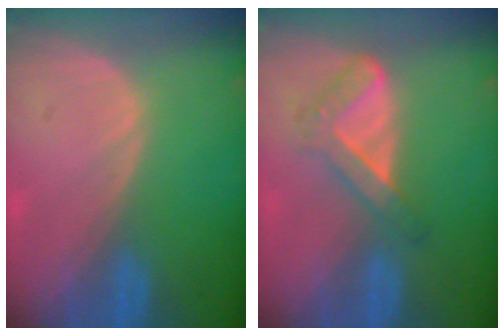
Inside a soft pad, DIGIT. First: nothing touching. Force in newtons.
{"total": 5.4, "press": 4.7, "slide": 2.7}